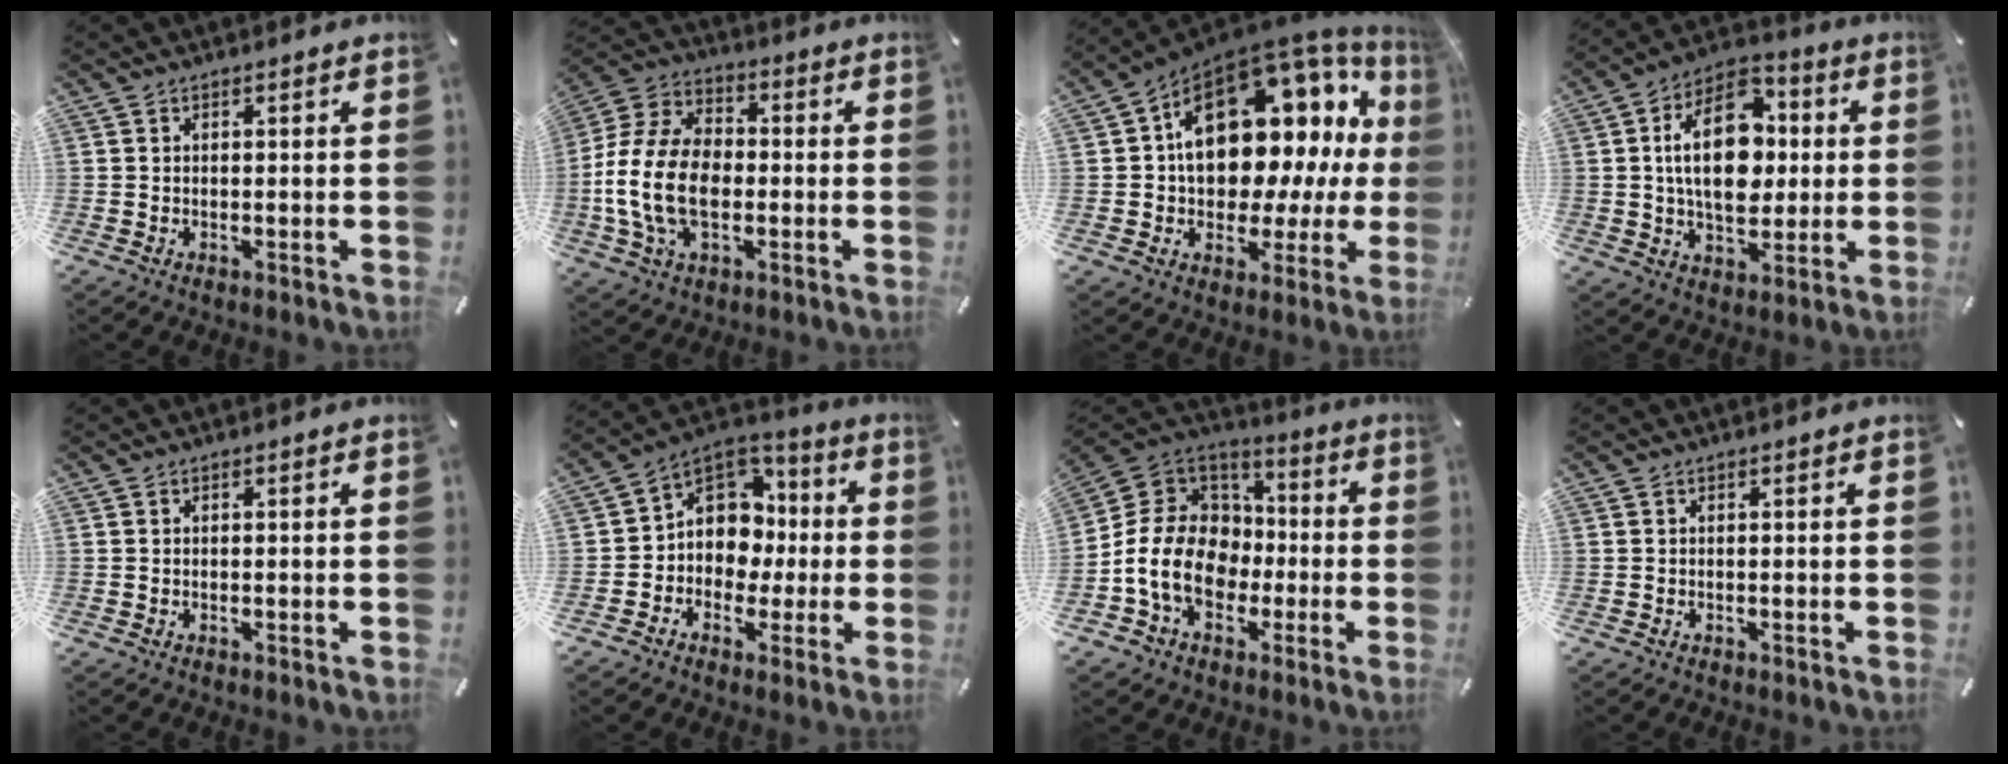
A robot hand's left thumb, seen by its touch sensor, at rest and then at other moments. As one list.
[{"total": 16.6, "force": [-3.0, 11.4, 11.8], "torque": [-0.276, 0.008, -0.058]}, {"total": 19.7, "force": [5.7, 12.9, 13.8], "torque": [-0.208, -0.051, 0.099]}, {"total": 18.2, "force": [1.8, 11.9, 13.6], "torque": [-0.245, 0.007, 0.030]}, {"total": 0.0}, {"total": 10.2, "force": [0.1, 9.7, 3.2], "torque": [-0.060, -0.011, 0.010]}, {"total": 16.2, "force": [-4.4, 13.2, 8.4], "torque": [-0.180, 0.019, -0.075]}, {"total": 0.0}]